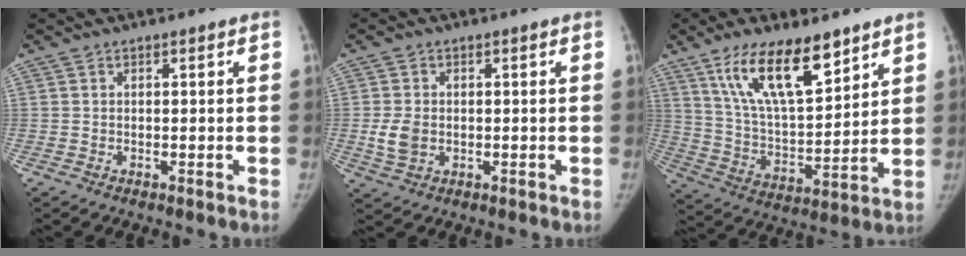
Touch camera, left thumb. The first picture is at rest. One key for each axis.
{"total": 4.6, "fx": -0.3, "fy": 3.4, "fz": 3.1, "tx": -0.061, "ty": -0.003, "tz": -0.002}
{"total": 16.8, "fx": 10.6, "fy": 6.1, "fz": 11.6, "tx": -0.174, "ty": -0.052, "tz": 0.202}